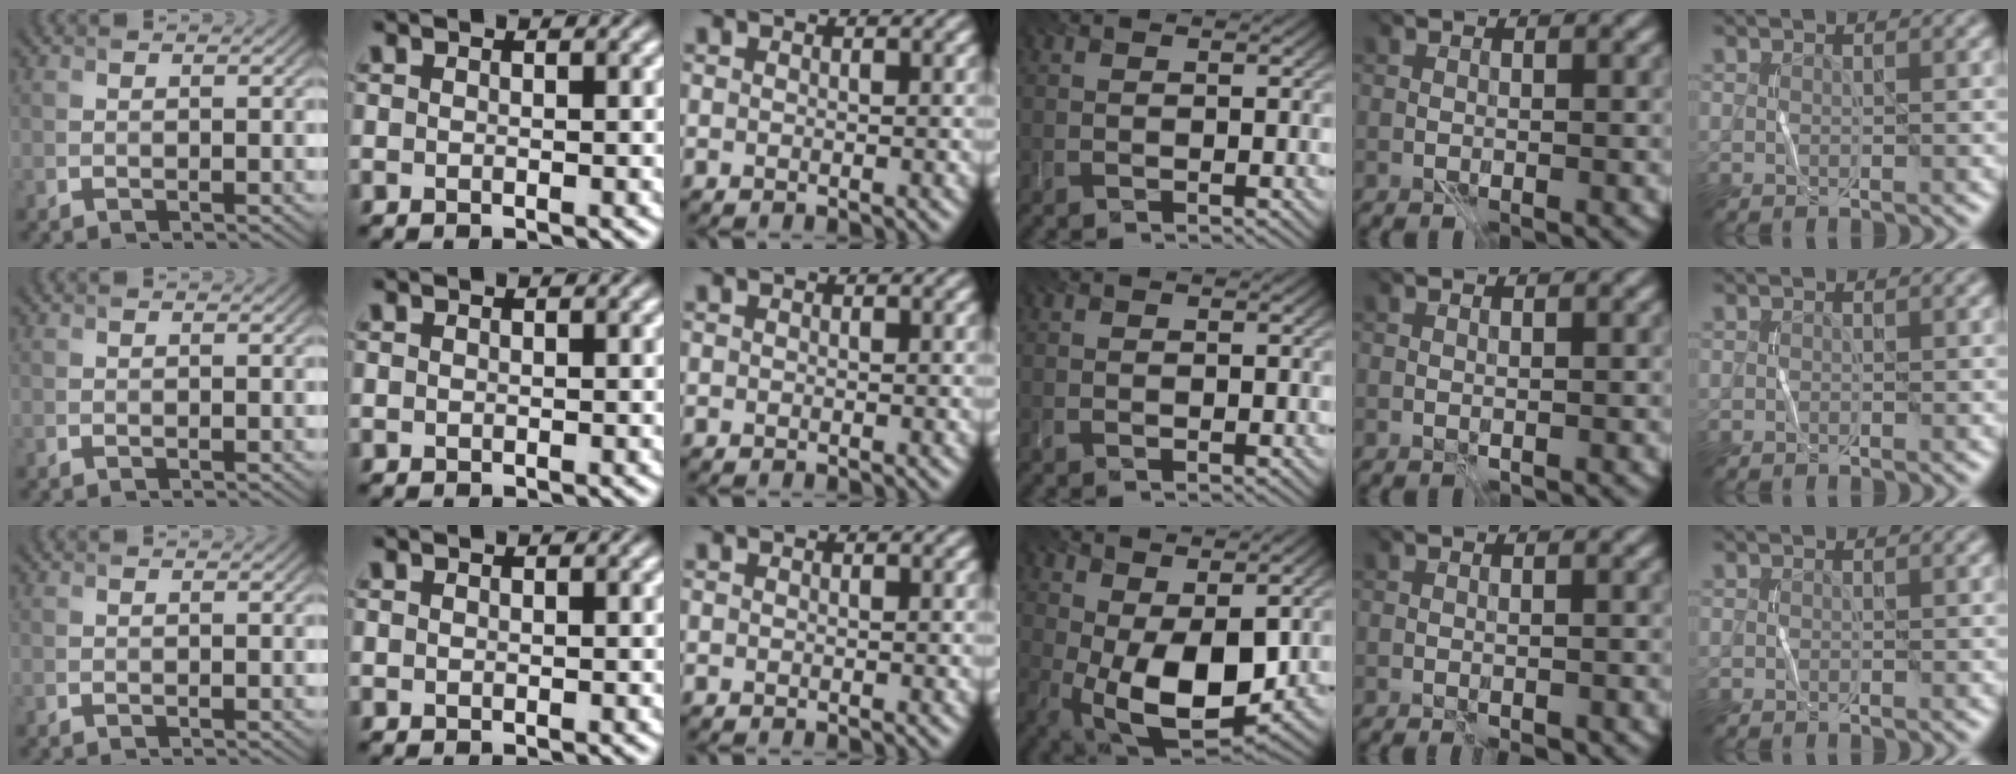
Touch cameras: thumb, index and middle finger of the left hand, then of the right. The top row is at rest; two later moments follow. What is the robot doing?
{"motion": "wrap", "object": "cellophane"}